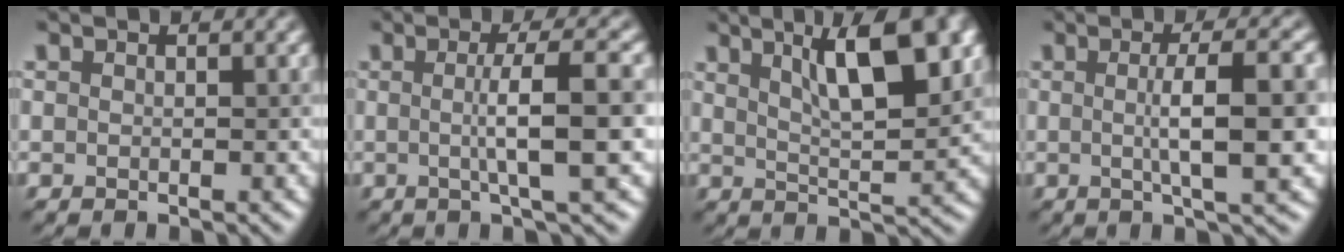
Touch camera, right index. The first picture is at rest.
{"total": 5.9, "force": [-0.2, 0.9, 5.8], "torque": [-0.086, 0.008, -0.003]}
{"total": 9.2, "force": [3.9, 2.9, 7.8], "torque": [-0.096, 0.018, 0.052]}
{"total": 6.7, "force": [-0.1, 1.4, 6.6], "torque": [-0.091, 0.009, -0.001]}